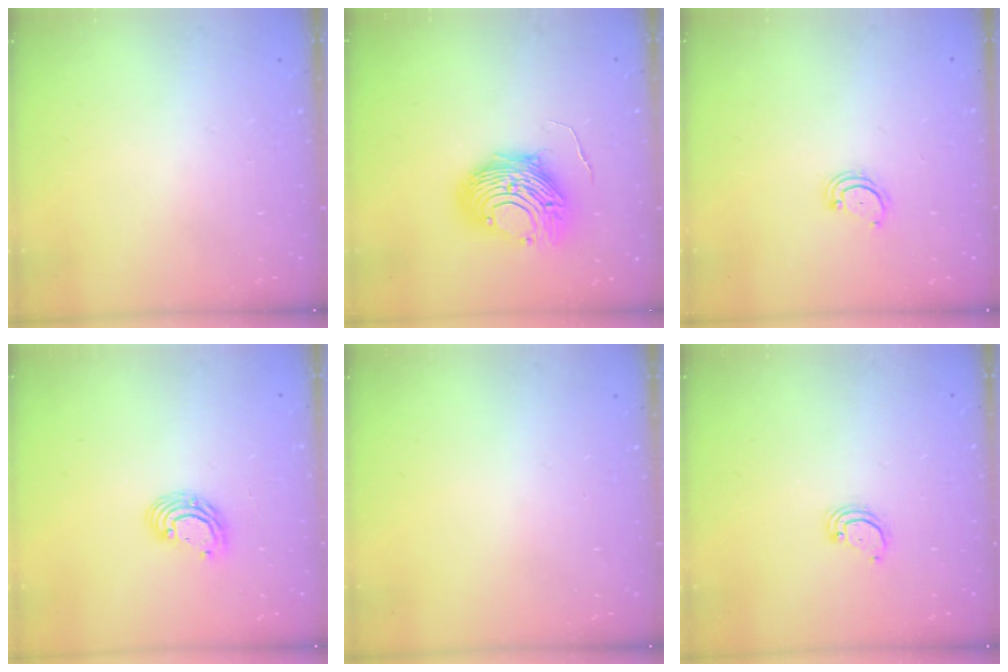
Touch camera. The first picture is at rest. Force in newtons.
{"total": 13.0, "press": 12.9, "slide": 1.4}
{"total": 2.9, "press": 2.9, "slide": 0.3}
{"total": 6.5, "press": 6.5, "slide": 0.2}
{"total": 0.0}
{"total": 2.6, "press": 2.6, "slide": 0.1}